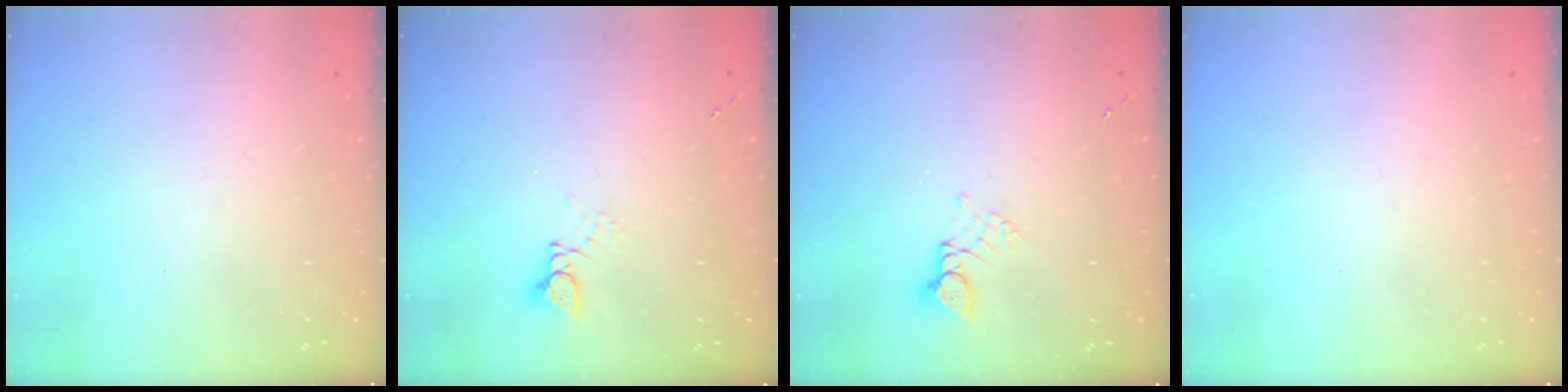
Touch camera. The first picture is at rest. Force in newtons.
{"total": 2.4, "press": 2.4, "slide": 0.3}
{"total": 2.9, "press": 2.9, "slide": 0.4}
{"total": 0.0}